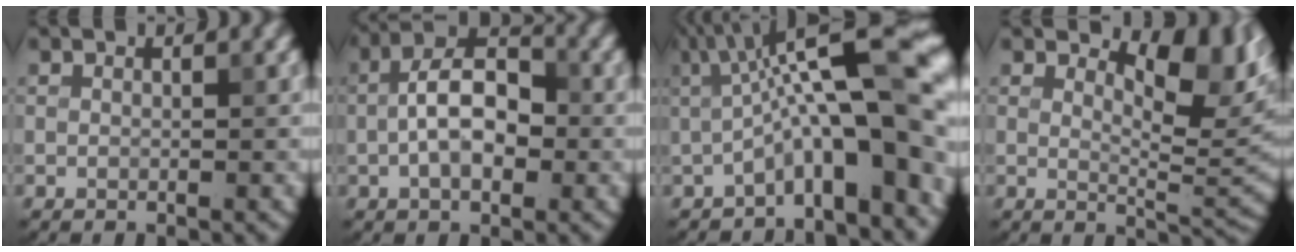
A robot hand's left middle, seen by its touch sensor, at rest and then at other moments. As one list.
[{"total": 6.1, "force": [-0.7, 3.3, 5.1], "torque": [-0.091, 0.014, -0.018]}, {"total": 12.1, "force": [-0.8, 3.2, 11.6], "torque": [-0.168, 0.029, -0.017]}, {"total": 5.9, "force": [2.8, 2.3, 4.7], "torque": [-0.064, -0.010, 0.040]}]